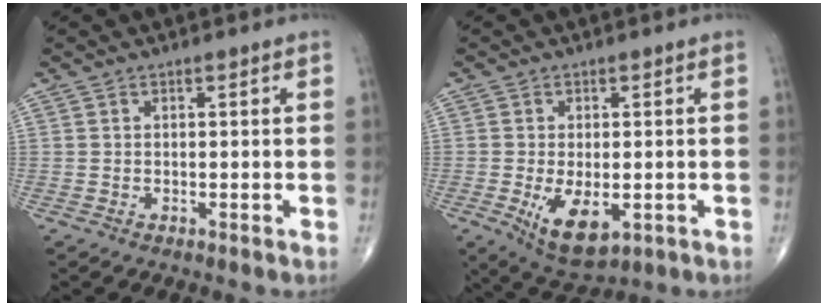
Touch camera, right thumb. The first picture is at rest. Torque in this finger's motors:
{"motor_torque": [-0.12, 0.70, 0.40, 0.23, 0.21]}